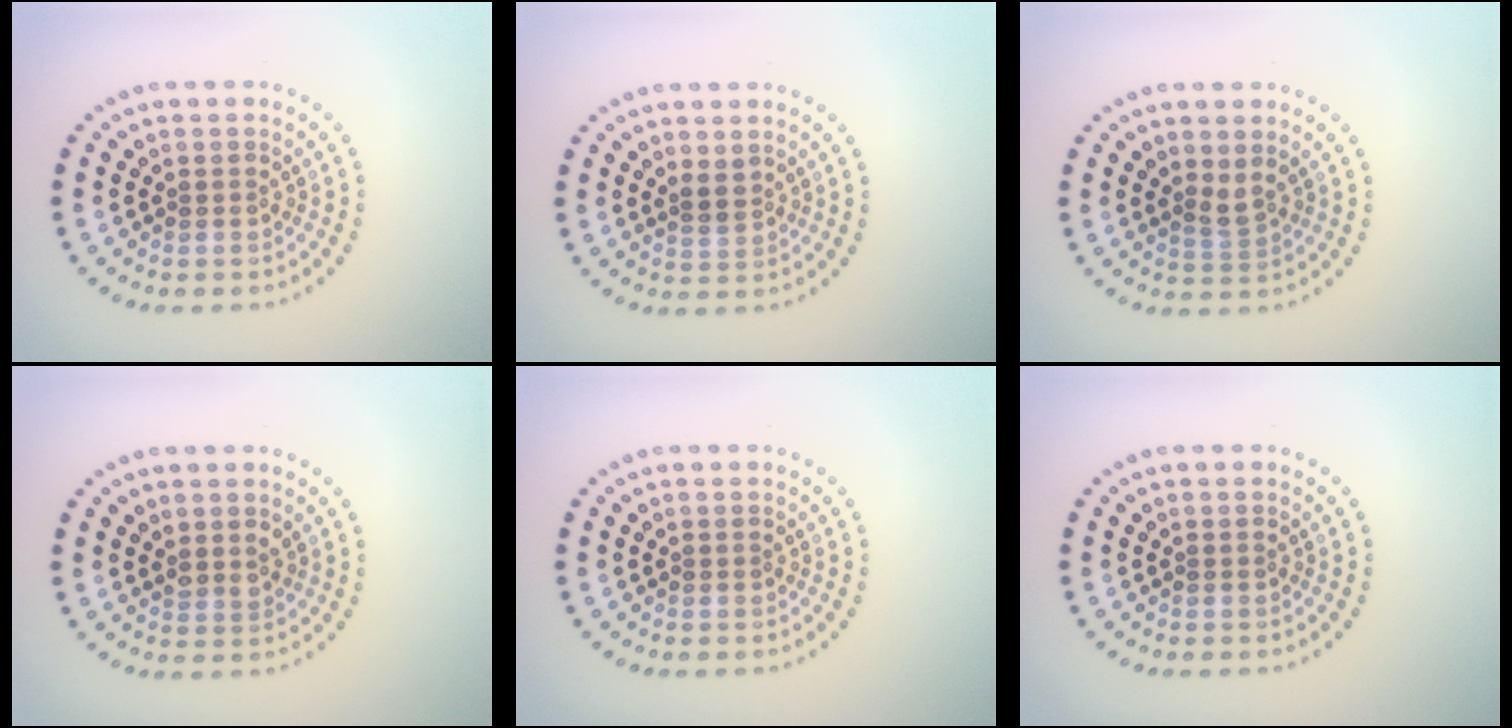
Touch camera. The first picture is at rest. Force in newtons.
{"total": 1.1, "press": 0.9, "slide": 0.7}
{"total": 1.5, "press": 1.1, "slide": 1.0}
{"total": 1.1, "press": 0.9, "slide": 0.6}
{"total": 0.0}
{"total": 0.0}